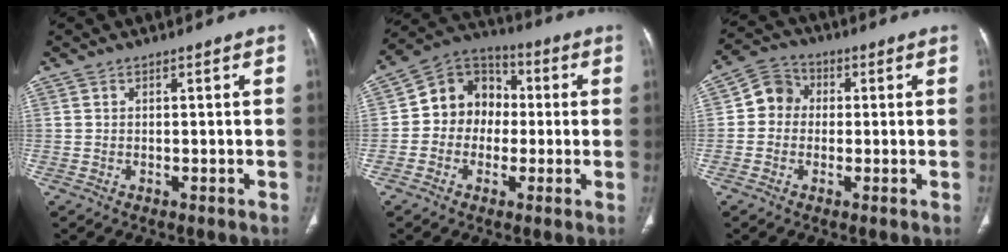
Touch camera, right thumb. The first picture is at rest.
{"total": 11.4, "force": [-0.3, 9.9, 5.6], "torque": [-0.048, 0.033, -0.022]}
{"total": 6.3, "force": [0.0, 5.6, 2.7], "torque": [-0.026, 0.018, -0.014]}